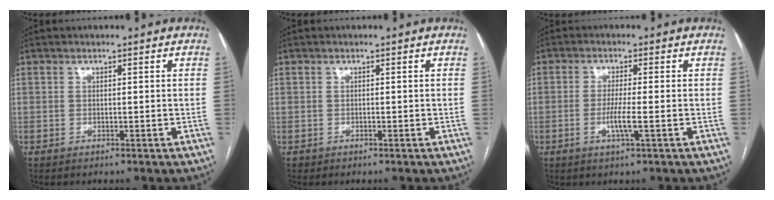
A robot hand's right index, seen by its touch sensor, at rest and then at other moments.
{"total": 0.0}
{"total": 3.7, "force": [-1.0, -0.3, 3.5], "torque": [-0.073, -0.008, -0.021]}